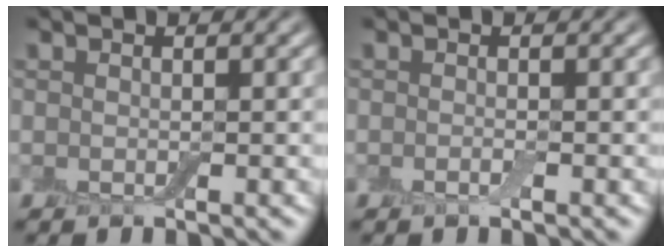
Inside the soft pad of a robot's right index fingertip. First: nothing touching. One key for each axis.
{"total": 0.6, "fx": -0.3, "fy": 0.1, "fz": 0.5, "tx": -0.011, "ty": -0.003, "tz": -0.007}